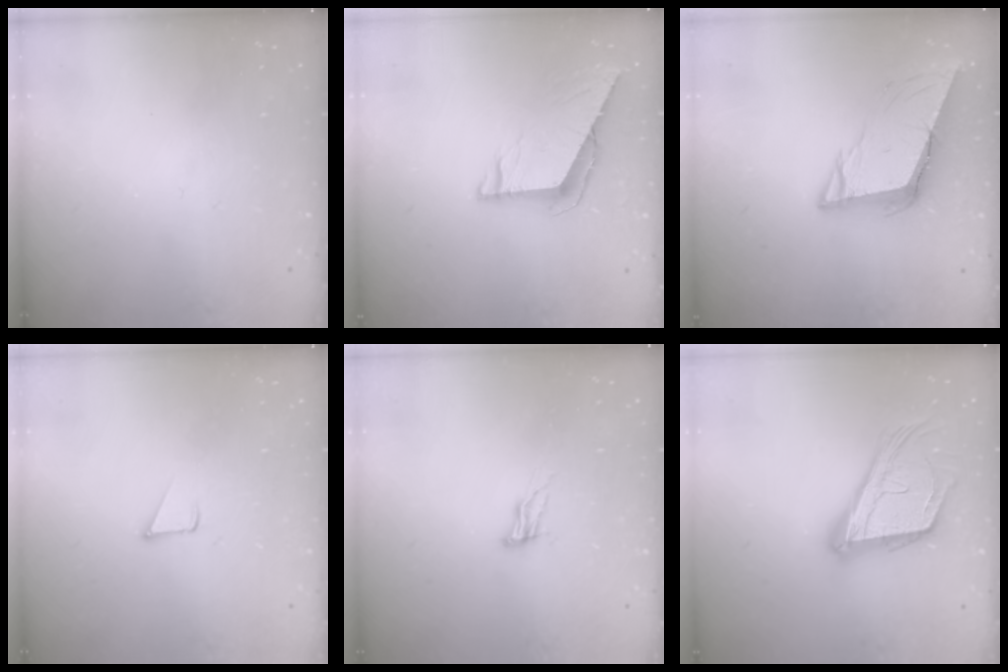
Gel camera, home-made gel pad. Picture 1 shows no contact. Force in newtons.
{"total": 7.2, "press": 7.2, "slide": 0.5}
{"total": 10.3, "press": 9.9, "slide": 2.9}
{"total": 2.8, "press": 2.8, "slide": 0.2}
{"total": 7.9, "press": 7.6, "slide": 2.2}
{"total": 19.7, "press": 19.6, "slide": 2.3}